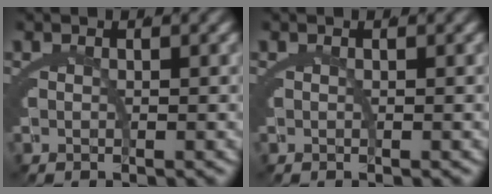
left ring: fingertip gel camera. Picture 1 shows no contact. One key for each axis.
{"total": 0.0}